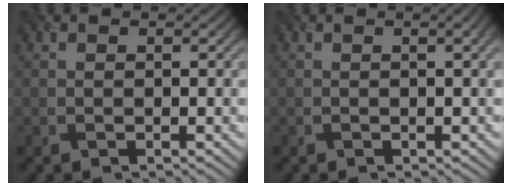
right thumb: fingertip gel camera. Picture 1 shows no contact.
{"total": 2.2, "force": [0.3, 0.5, 2.2], "torque": [-0.026, 0.007, -0.002]}